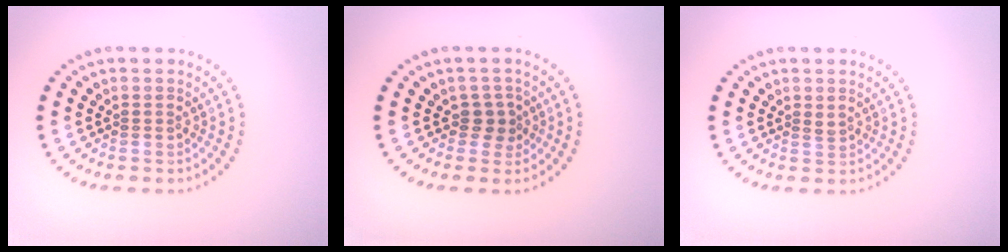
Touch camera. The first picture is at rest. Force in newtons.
{"total": 1.6, "press": 1.2, "slide": 1.0}
{"total": 0.7, "press": 0.4, "slide": 0.5}